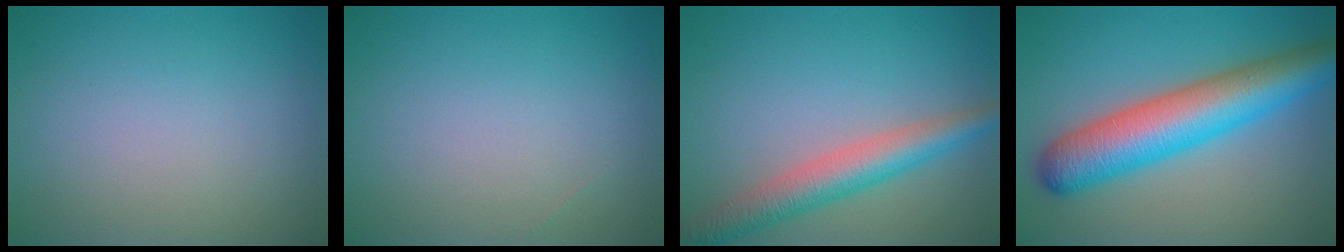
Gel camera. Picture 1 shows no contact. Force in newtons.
{"total": 0.0}
{"total": 4.8, "press": 4.8, "slide": 0.2}
{"total": 9.0, "press": 9.0, "slide": 0.2}